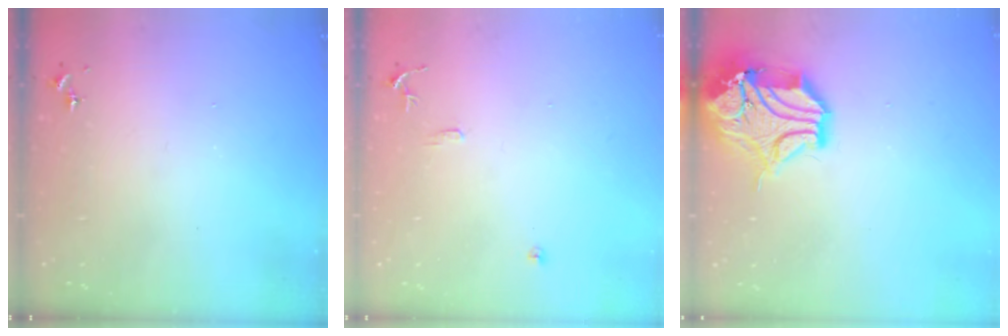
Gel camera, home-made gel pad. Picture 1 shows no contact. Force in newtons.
{"total": 7.1, "press": 7.1, "slide": 0.7}
{"total": 16.8, "press": 16.6, "slide": 2.4}